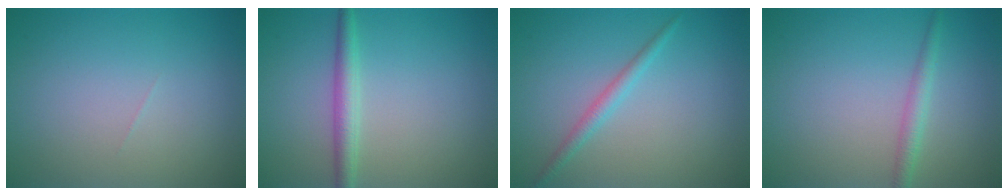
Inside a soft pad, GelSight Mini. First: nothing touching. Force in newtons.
{"total": 2.3, "press": 2.3, "slide": 0.0}
{"total": 1.6, "press": 1.6, "slide": 0.1}
{"total": 1.7, "press": 1.7, "slide": 0.0}